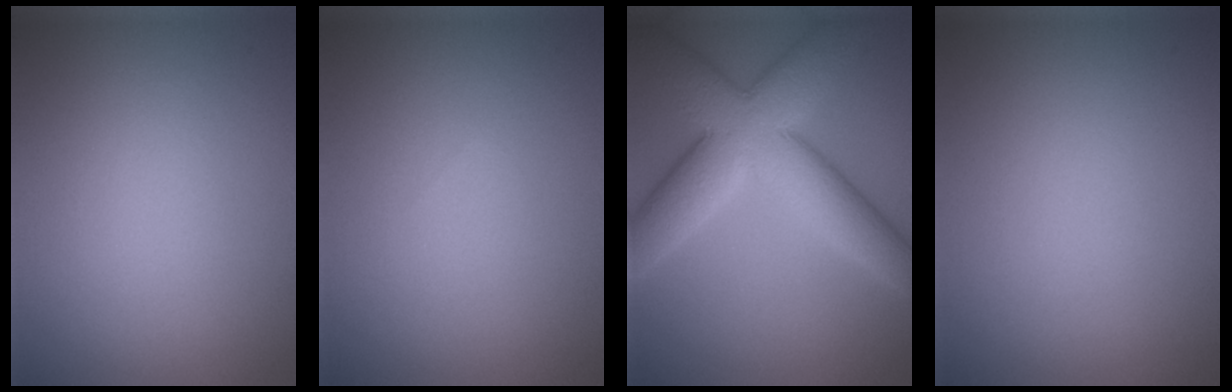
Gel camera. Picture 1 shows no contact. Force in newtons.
{"total": 0.0}
{"total": 10.1, "press": 10.1, "slide": 0.7}
{"total": 0.0}